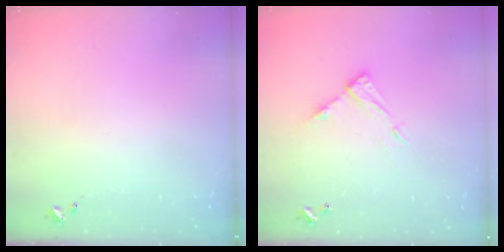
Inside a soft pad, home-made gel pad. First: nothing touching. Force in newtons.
{"total": 10.0, "press": 10.0, "slide": 0.5}